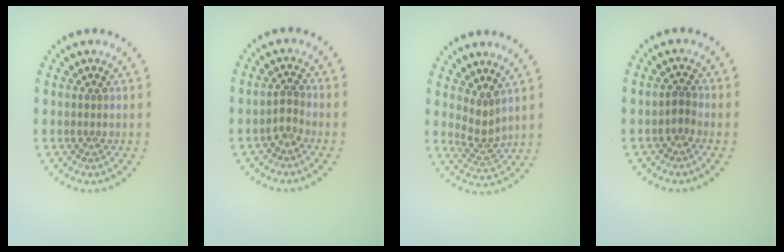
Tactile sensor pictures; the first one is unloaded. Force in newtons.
{"total": 1.4, "press": 0.9, "slide": 1.0}
{"total": 2.0, "press": 1.3, "slide": 1.6}
{"total": 1.1, "press": 0.9, "slide": 0.7}